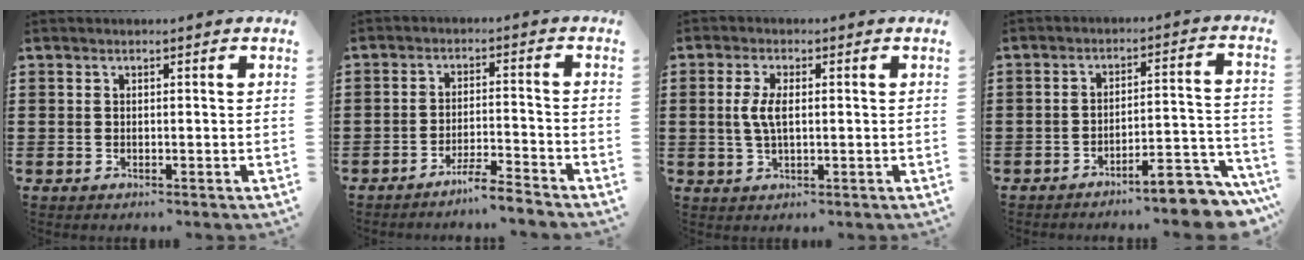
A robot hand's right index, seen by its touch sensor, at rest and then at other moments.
{"total": 4.1, "force": [-3.8, -0.4, 1.3], "torque": [-0.029, -0.004, -0.077]}
{"total": 4.2, "force": [0.4, 1.7, 3.8], "torque": [-0.091, 0.000, 0.001]}
{"total": 7.5, "force": [-6.6, 0.9, 3.6], "torque": [-0.045, 0.008, -0.121]}